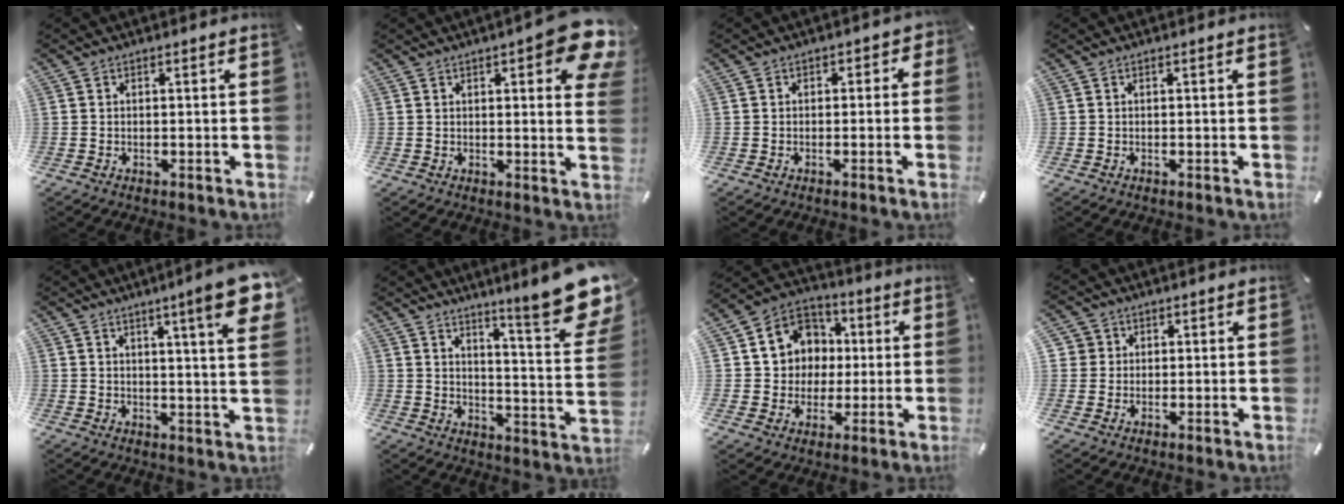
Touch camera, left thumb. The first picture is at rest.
{"total": 11.0, "force": [5.4, 3.1, 9.1], "torque": [-0.113, -0.034, 0.089]}
{"total": 2.1, "force": [-1.1, 1.5, 1.0], "torque": [-0.010, 0.008, -0.026]}
{"total": 0.0}
{"total": 11.6, "force": [6.0, 1.1, 9.9], "torque": [-0.147, -0.034, 0.092]}
{"total": 16.0, "force": [11.3, 2.3, 11.1], "torque": [-0.161, -0.104, 0.182]}
{"total": 11.5, "force": [0.4, 11.1, 3.1], "torque": [-0.061, 0.010, 0.015]}
{"total": 3.8, "force": [1.1, 3.6, 0.3], "torque": [0.001, 0.003, 0.018]}